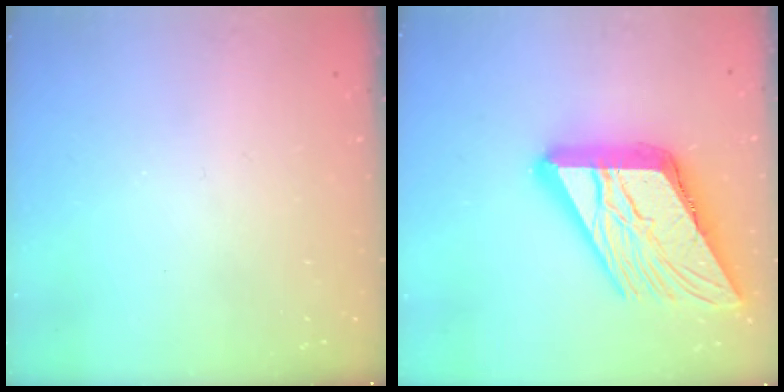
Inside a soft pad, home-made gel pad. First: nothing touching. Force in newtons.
{"total": 24.2, "press": 24.1, "slide": 2.8}